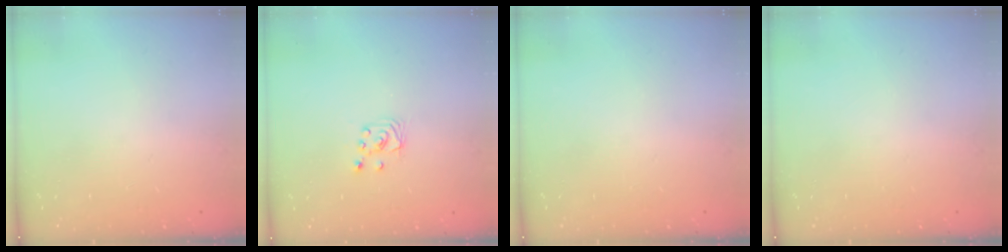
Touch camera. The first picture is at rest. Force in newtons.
{"total": 2.7, "press": 2.7, "slide": 0.2}
{"total": 0.0}
{"total": 0.0}